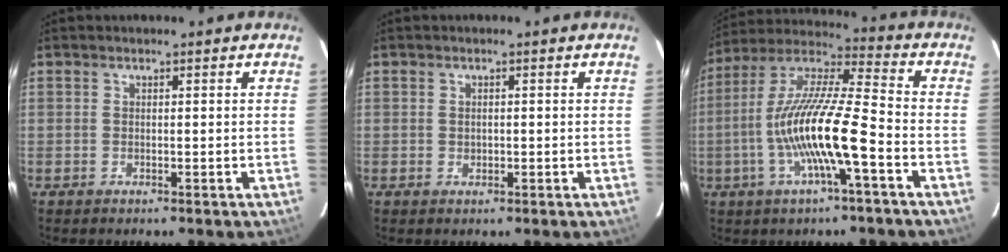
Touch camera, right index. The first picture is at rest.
{"total": 1.0, "force": [0.0, 0.9, 0.4], "torque": [-0.004, 0.000, 0.002]}
{"total": 15.6, "force": [-5.0, 1.4, 14.7], "torque": [-0.285, -0.004, -0.100]}